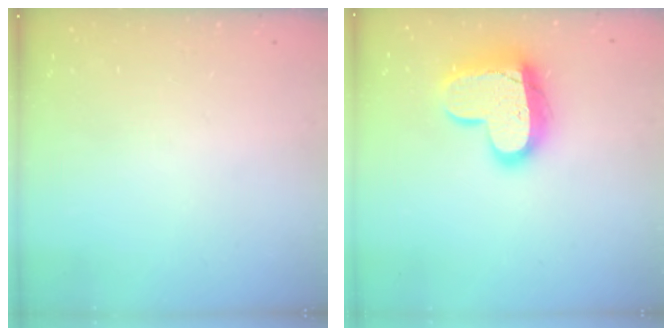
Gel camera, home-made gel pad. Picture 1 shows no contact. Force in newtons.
{"total": 17.3, "press": 17.2, "slide": 1.4}